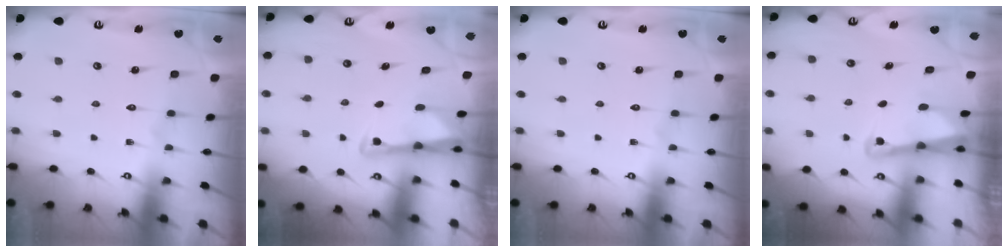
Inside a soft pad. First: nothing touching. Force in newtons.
{"total": 3.3, "press": 3.3, "slide": 0.4}
{"total": 0.0}
{"total": 2.6, "press": 2.5, "slide": 0.6}